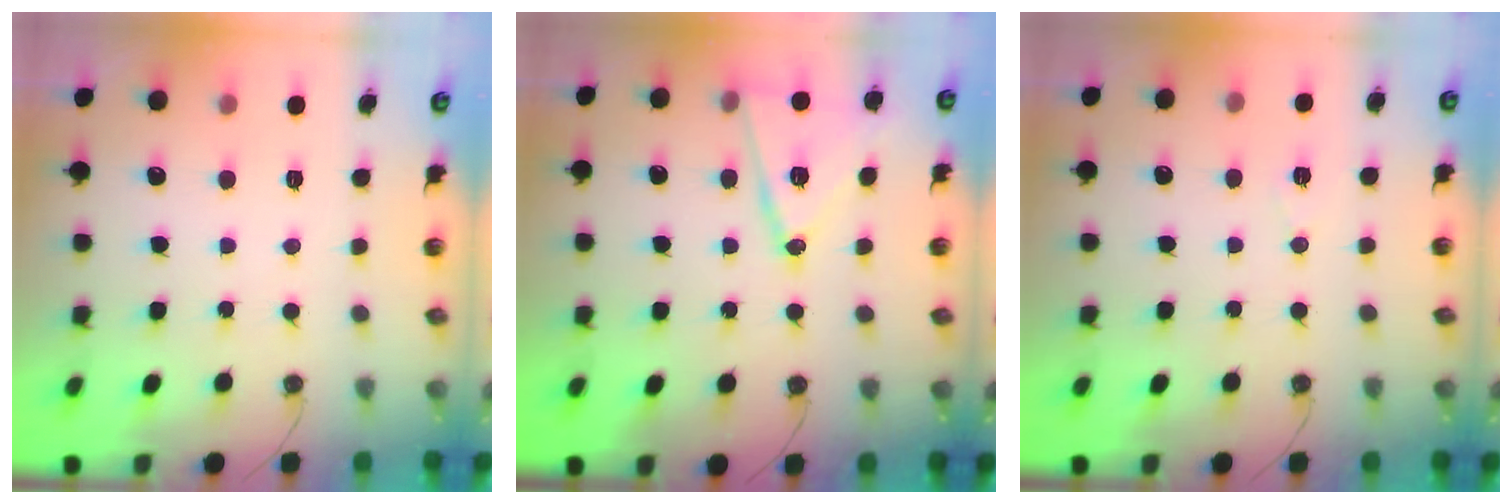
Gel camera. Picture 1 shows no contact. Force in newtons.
{"total": 15.1, "press": 14.7, "slide": 3.5}
{"total": 5.7, "press": 3.5, "slide": 4.5}